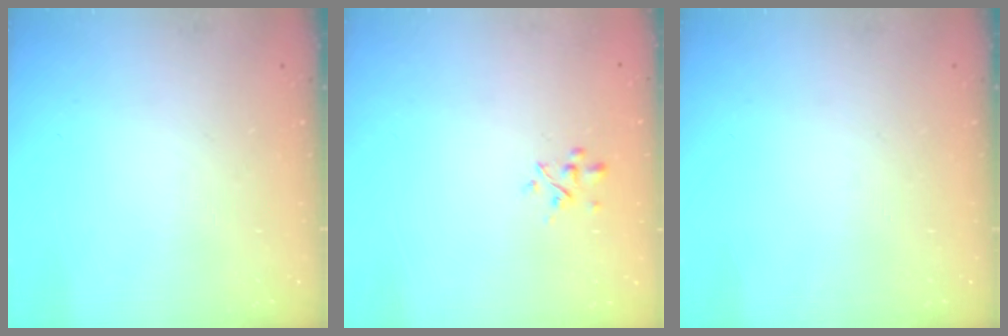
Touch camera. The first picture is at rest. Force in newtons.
{"total": 2.2, "press": 2.0, "slide": 0.9}
{"total": 0.0}